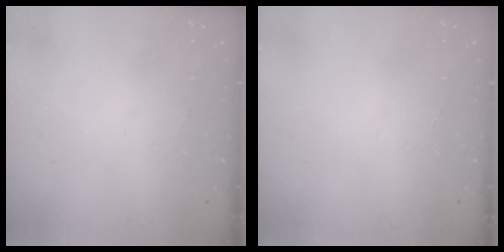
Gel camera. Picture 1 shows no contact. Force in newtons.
{"total": 0.0}